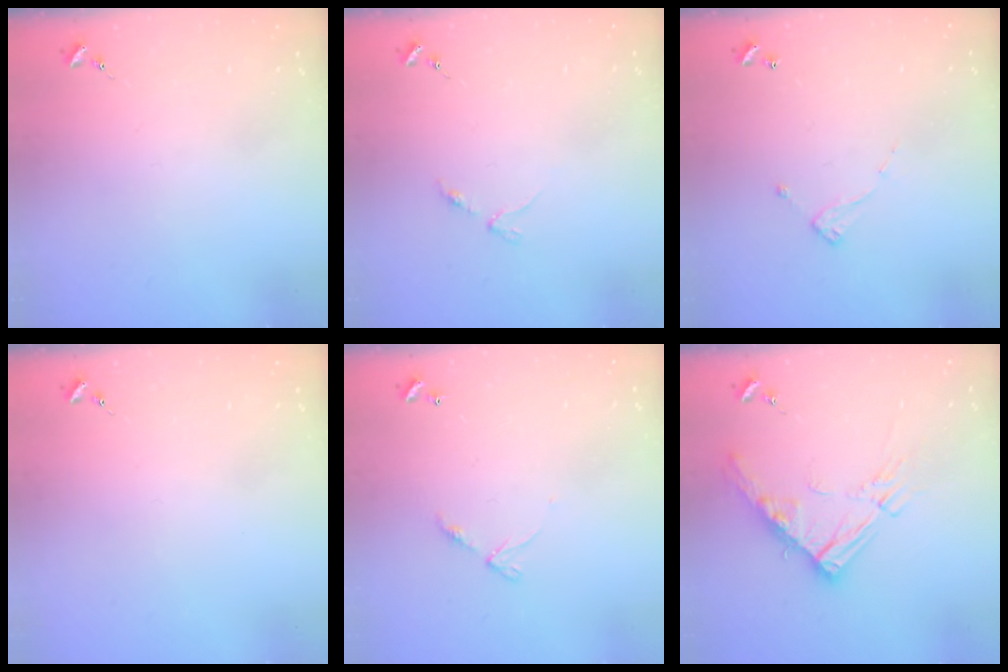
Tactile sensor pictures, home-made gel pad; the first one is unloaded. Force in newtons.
{"total": 2.9, "press": 2.8, "slide": 0.4}
{"total": 5.0, "press": 5.0, "slide": 0.4}
{"total": 0.0}
{"total": 6.1, "press": 6.0, "slide": 0.6}
{"total": 14.3, "press": 14.2, "slide": 1.4}